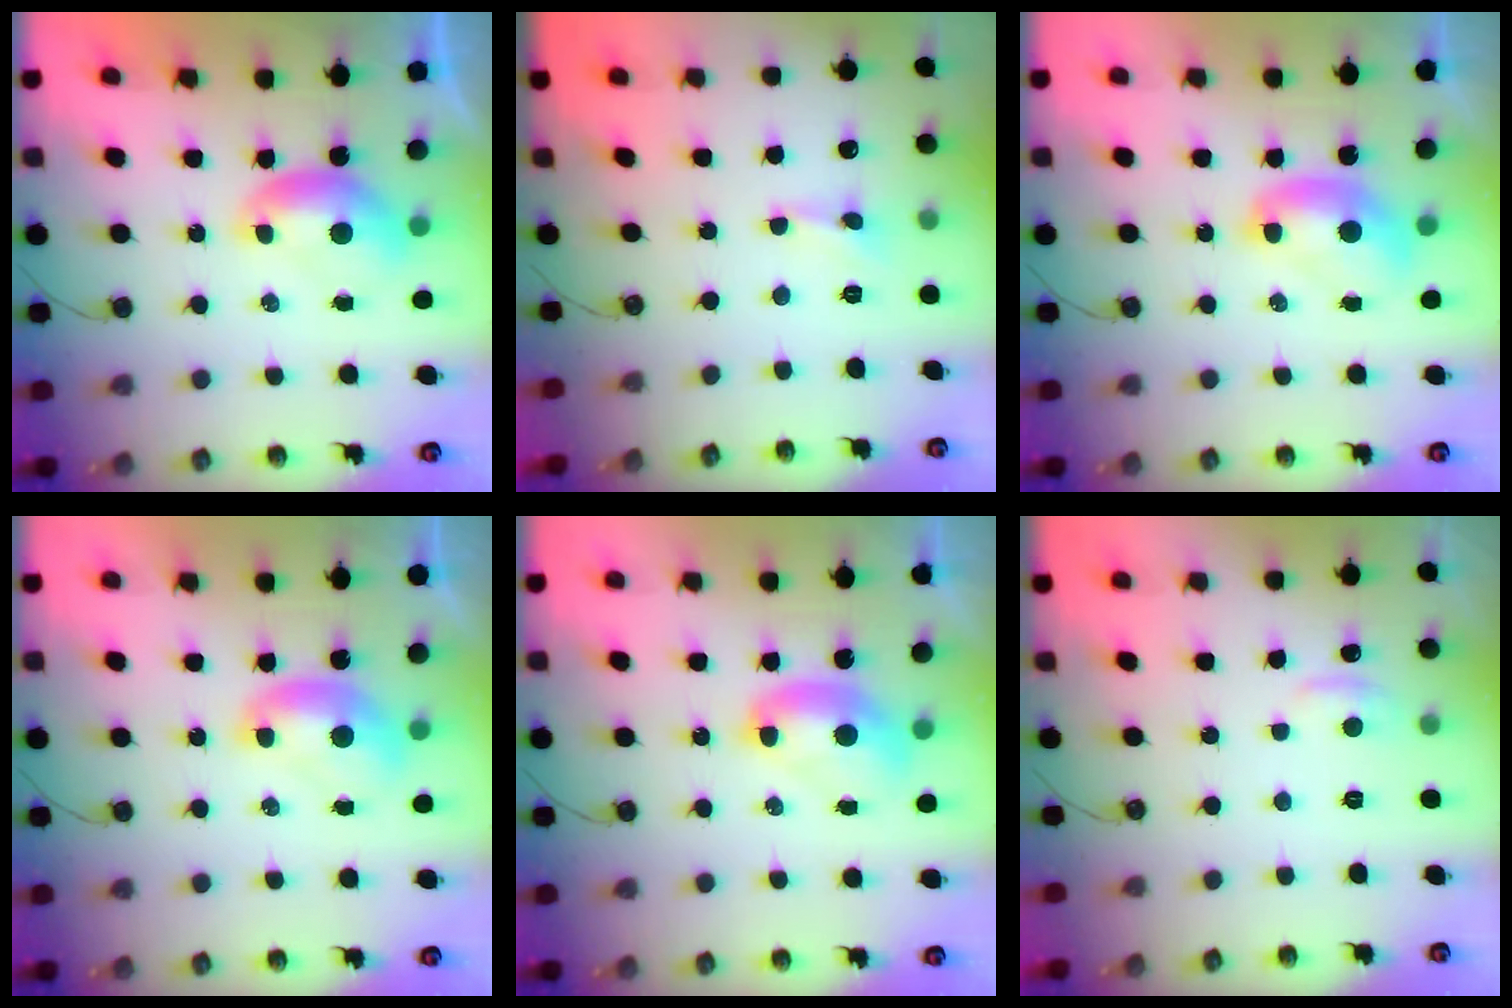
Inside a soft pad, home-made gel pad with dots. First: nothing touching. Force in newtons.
{"total": 0.9, "press": 0.8, "slide": 0.4}
{"total": 2.1, "press": 2.1, "slide": 0.2}
{"total": 1.1, "press": 1.1, "slide": 0.0}
{"total": 2.7, "press": 2.7, "slide": 0.1}
{"total": 0.9, "press": 0.0, "slide": 0.9}